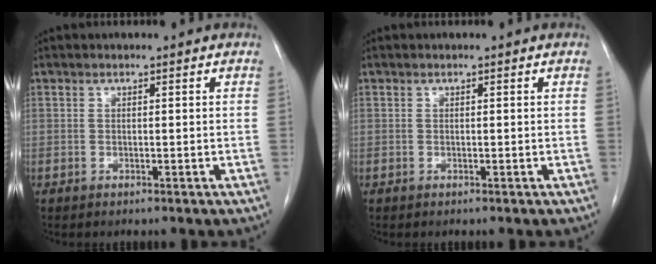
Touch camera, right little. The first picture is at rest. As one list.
[{"total": 0.0}]